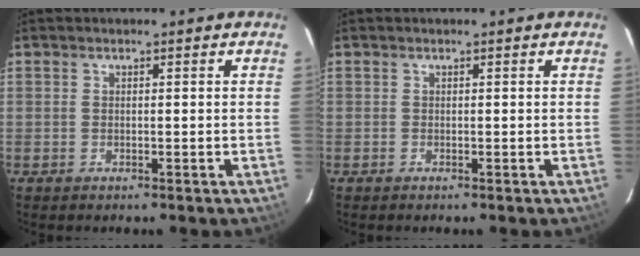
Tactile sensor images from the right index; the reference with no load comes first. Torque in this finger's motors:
{"motor_torque": [-0.02, 0.06, -0.01, 0.01]}